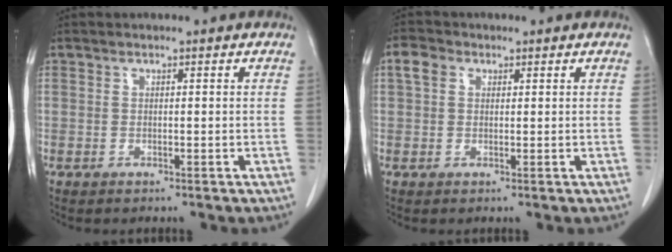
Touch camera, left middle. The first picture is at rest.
{"total": 2.7, "force": [1.0, 2.0, 1.4], "torque": [-0.033, 0.016, 0.020]}